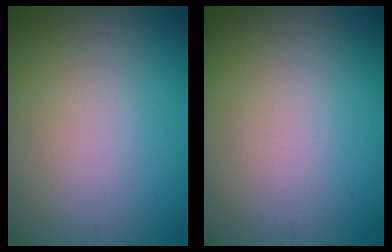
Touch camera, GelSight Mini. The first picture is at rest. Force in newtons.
{"total": 0.0}